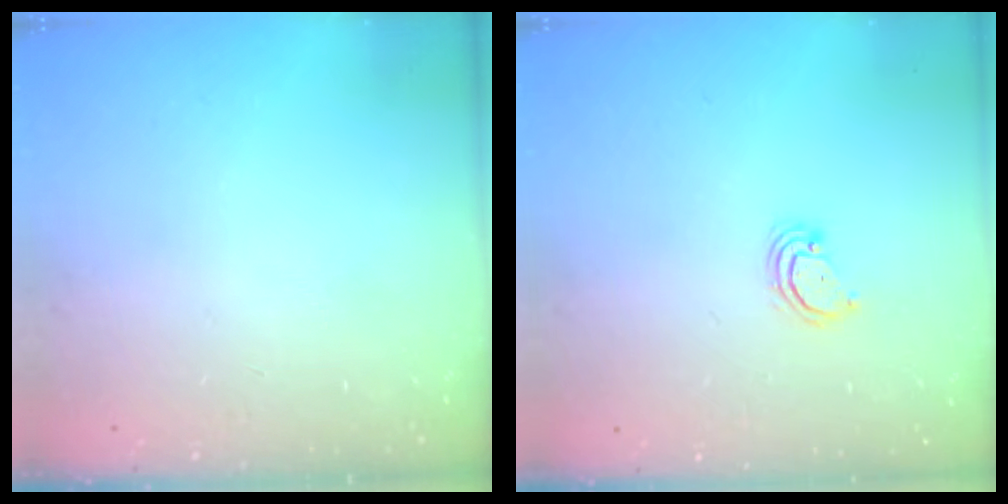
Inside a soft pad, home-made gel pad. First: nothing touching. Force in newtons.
{"total": 2.8, "press": 2.8, "slide": 0.2}